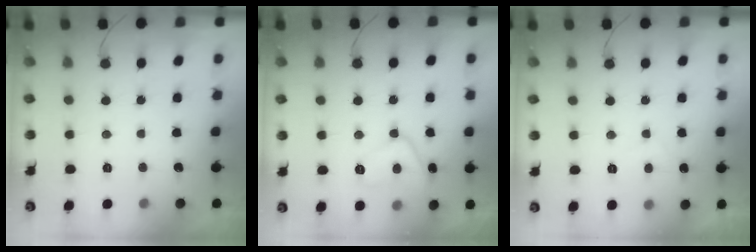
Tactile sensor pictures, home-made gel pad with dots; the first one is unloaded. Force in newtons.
{"total": 9.0, "press": 9.0, "slide": 0.7}
{"total": 1.3, "press": 1.2, "slide": 0.6}